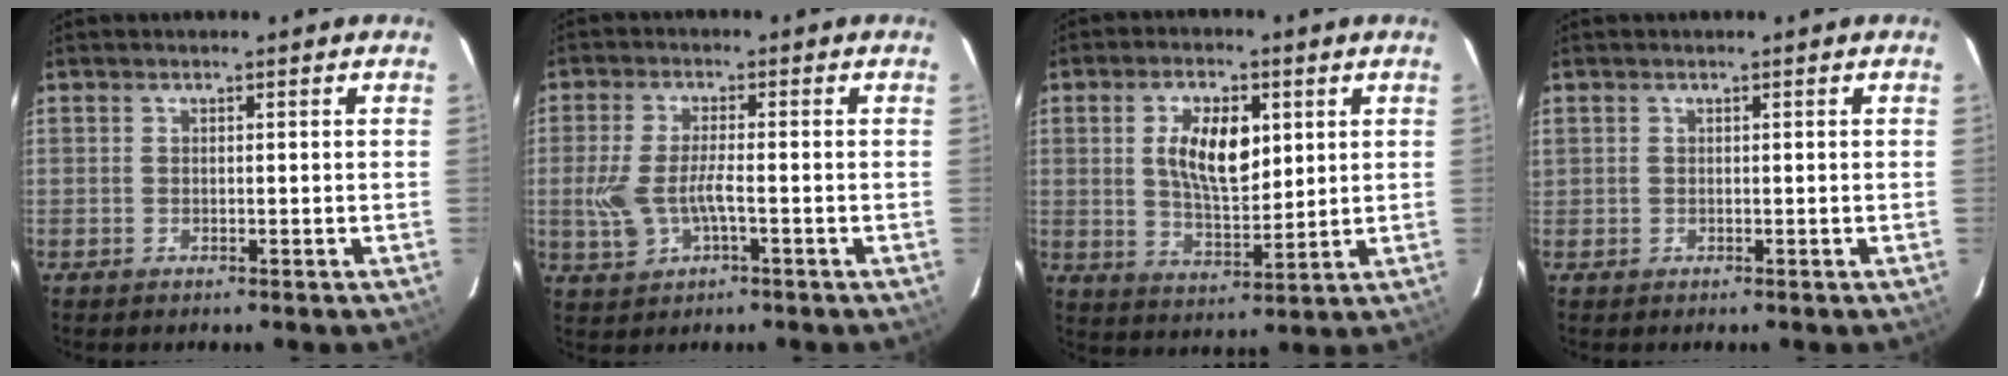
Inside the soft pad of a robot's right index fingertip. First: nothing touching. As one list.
[{"total": 6.7, "force": [-1.7, 2.4, 6.0], "torque": [-0.126, -0.006, -0.028]}, {"total": 10.2, "force": [2.7, 4.9, 8.6], "torque": [-0.156, 0.005, 0.055]}, {"total": 0.0}]